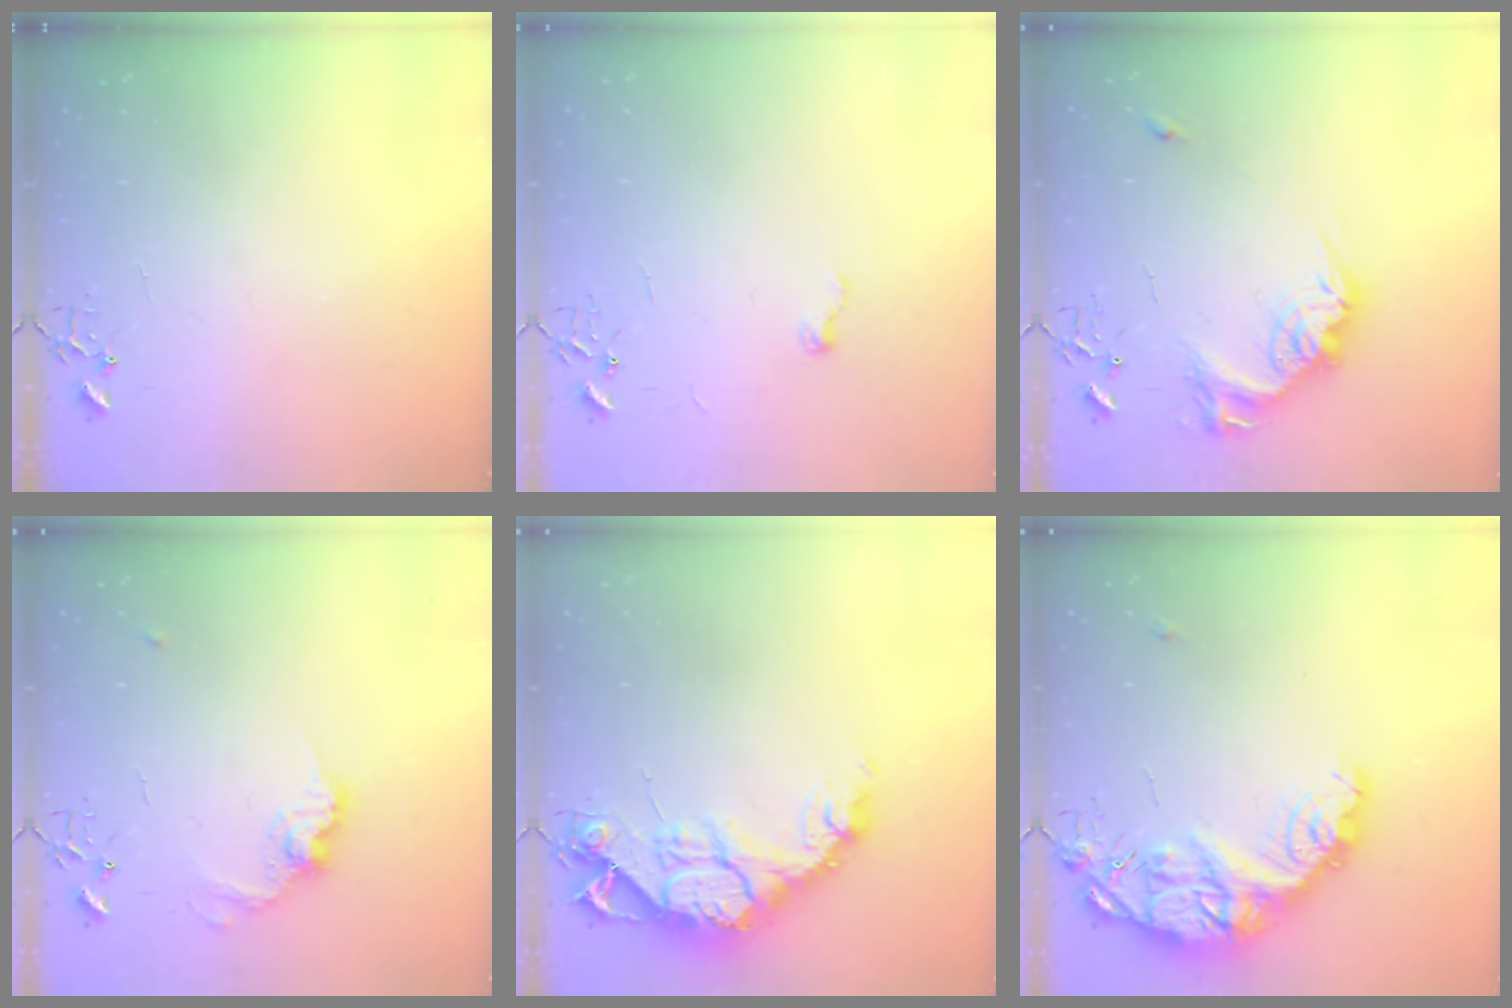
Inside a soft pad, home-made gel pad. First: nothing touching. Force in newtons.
{"total": 4.7, "press": 4.6, "slide": 0.6}
{"total": 17.4, "press": 17.3, "slide": 1.4}
{"total": 10.7, "press": 10.7, "slide": 0.5}
{"total": 14.7, "press": 14.7, "slide": 1.2}
{"total": 17.0, "press": 16.9, "slide": 1.3}